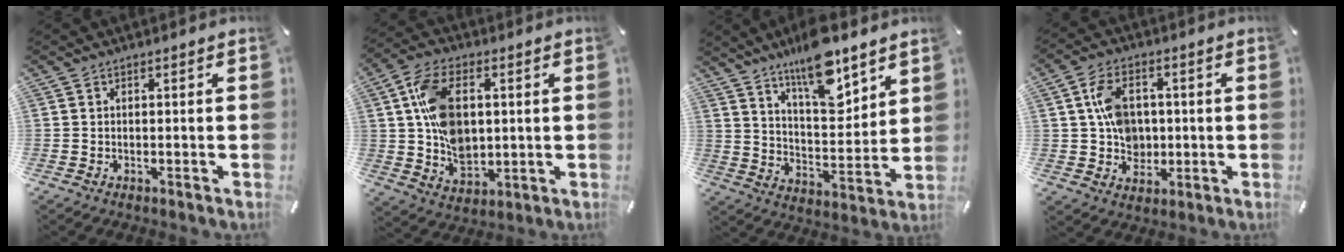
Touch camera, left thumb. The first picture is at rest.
{"total": 13.5, "force": [2.1, 9.2, 9.6], "torque": [-0.186, 0.007, 0.041]}
{"total": 14.3, "force": [11.0, 5.2, 7.6], "torque": [-0.124, -0.070, 0.191]}
{"total": 9.6, "force": [0.9, 7.8, 5.6], "torque": [-0.097, 0.012, 0.020]}